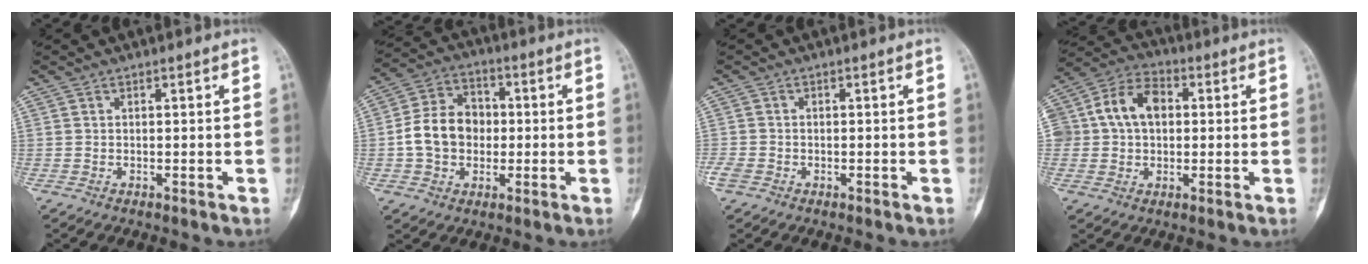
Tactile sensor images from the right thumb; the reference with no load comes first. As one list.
[{"total": 11.1, "force": [-0.8, 8.9, 6.6], "torque": [-0.096, 0.027, -0.021]}, {"total": 2.5, "force": [-1.2, 1.8, 1.2], "torque": [-0.026, 0.003, -0.026]}, {"total": 11.7, "force": [1.7, 8.7, 7.6], "torque": [-0.119, 0.027, 0.024]}]